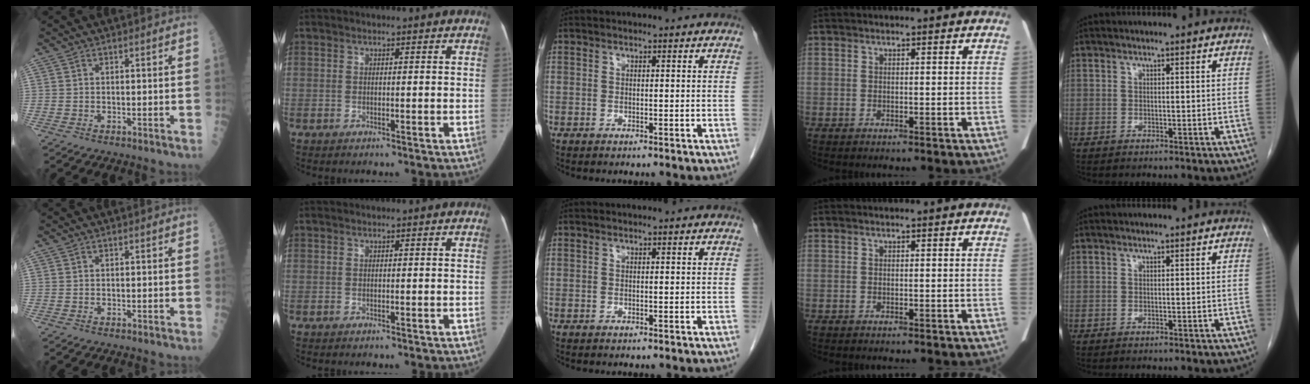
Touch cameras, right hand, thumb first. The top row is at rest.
{}